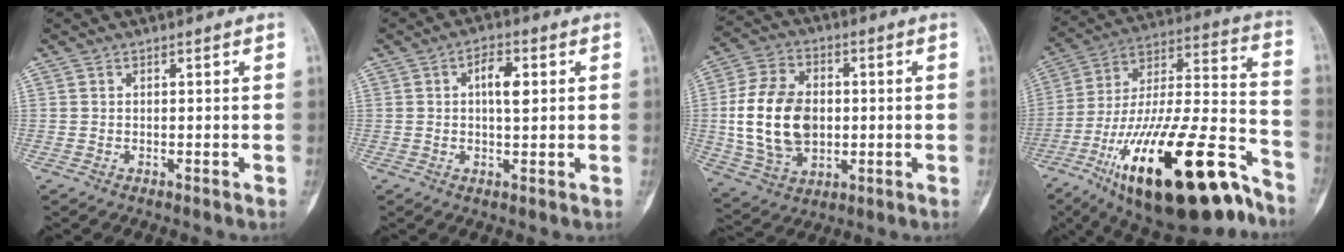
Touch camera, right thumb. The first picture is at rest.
{"total": 5.5, "force": [1.1, 2.3, 4.9], "torque": [-0.069, 0.002, 0.014]}
{"total": 16.8, "force": [0.0, 11.6, 12.2], "torque": [-0.212, 0.006, 0.008]}
{"total": 32.6, "force": [-18.0, 10.7, 24.9], "torque": [-0.398, 0.073, -0.293]}